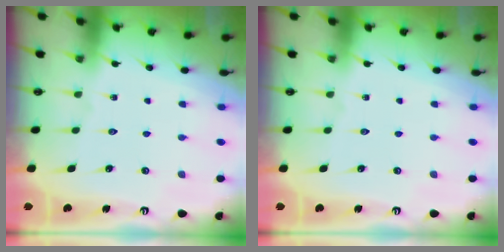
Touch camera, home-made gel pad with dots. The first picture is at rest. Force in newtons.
{"total": 0.0}